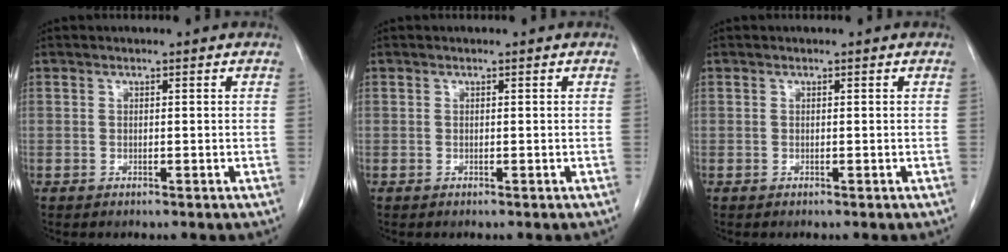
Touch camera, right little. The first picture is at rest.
{"total": 0.0}
{"total": 0.0}